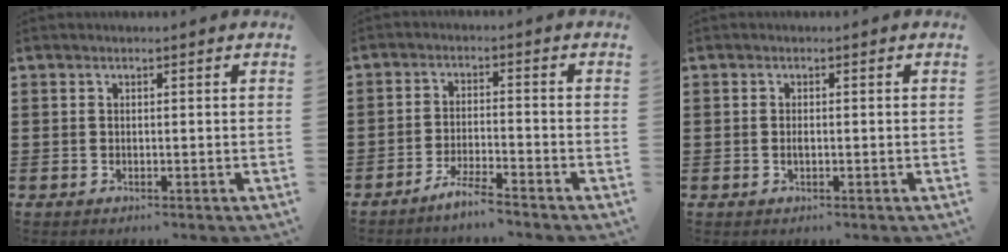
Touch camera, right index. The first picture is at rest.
{"total": 3.9, "force": [-3.6, -0.3, 1.4], "torque": [-0.033, -0.003, -0.072]}
{"total": 0.8, "force": [-0.2, 0.3, 0.8], "torque": [-0.014, -0.001, -0.003]}